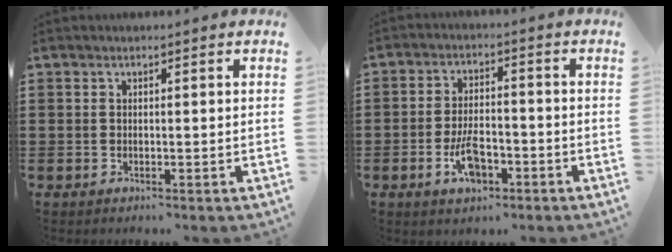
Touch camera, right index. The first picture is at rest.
{"total": 6.2, "force": [-2.6, 2.9, 4.8], "torque": [-0.105, 0.002, -0.052]}